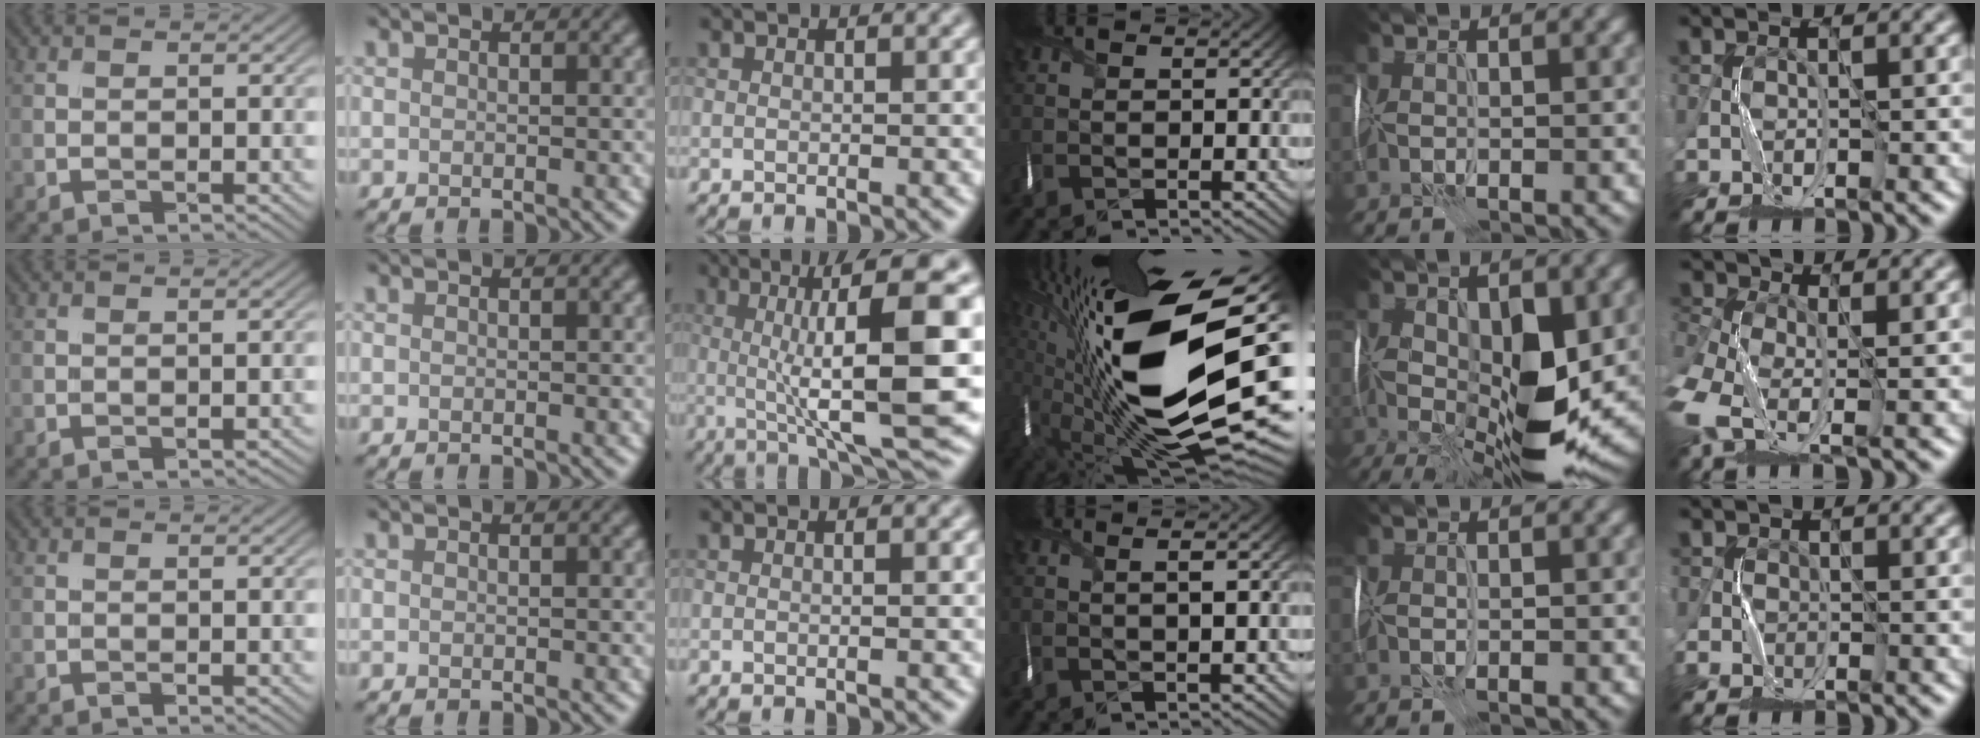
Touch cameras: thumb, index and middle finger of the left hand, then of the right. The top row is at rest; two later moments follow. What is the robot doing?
{"motion": "wrap", "object": "thread"}